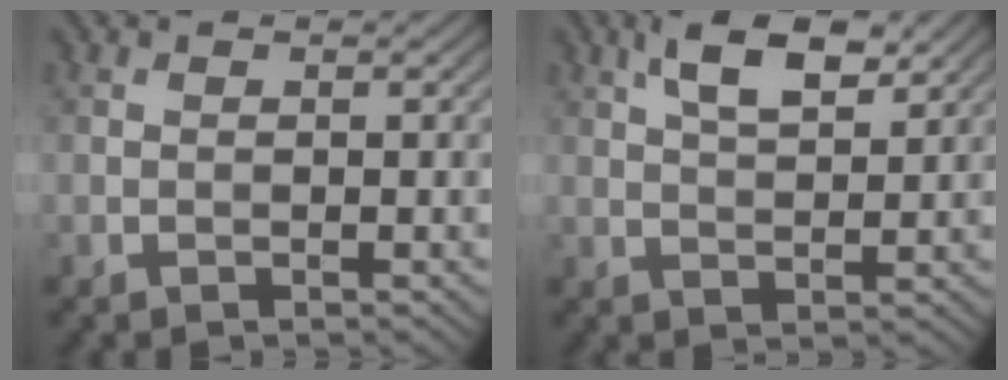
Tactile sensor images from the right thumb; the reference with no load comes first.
{"total": 6.1, "force": [3.4, 2.4, 4.5], "torque": [-0.090, 0.008, 0.063]}